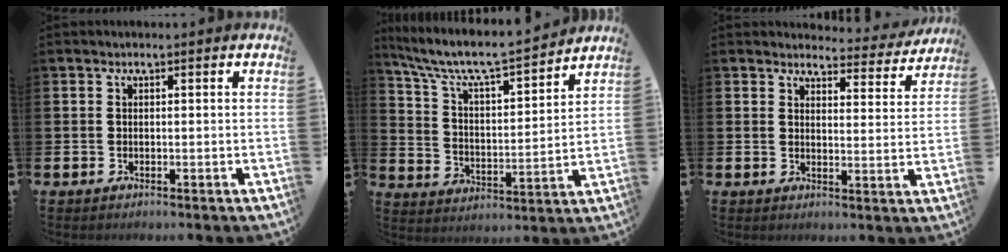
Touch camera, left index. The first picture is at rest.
{"total": 7.8, "force": [7.1, 1.1, 3.0], "torque": [-0.094, -0.050, 0.117]}
{"total": 3.7, "force": [3.6, 0.9, 0.3], "torque": [-0.008, -0.028, 0.059]}